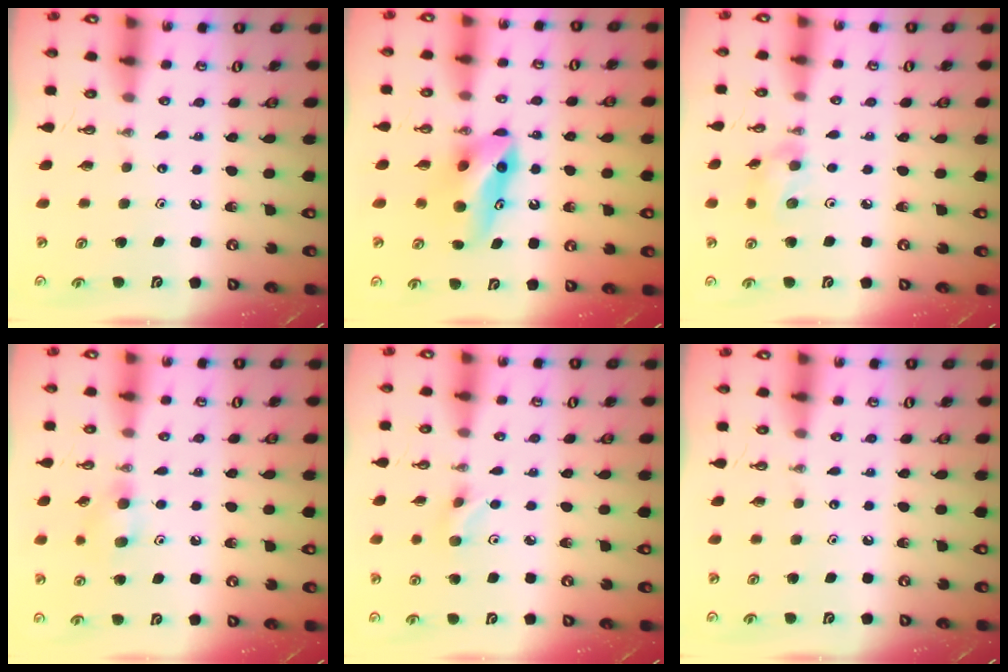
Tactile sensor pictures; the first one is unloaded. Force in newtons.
{"total": 9.2, "press": 8.5, "slide": 3.6}
{"total": 7.8, "press": 7.3, "slide": 2.8}
{"total": 7.0, "press": 6.8, "slide": 1.5}
{"total": 3.9, "press": 3.8, "slide": 0.7}
{"total": 0.0}